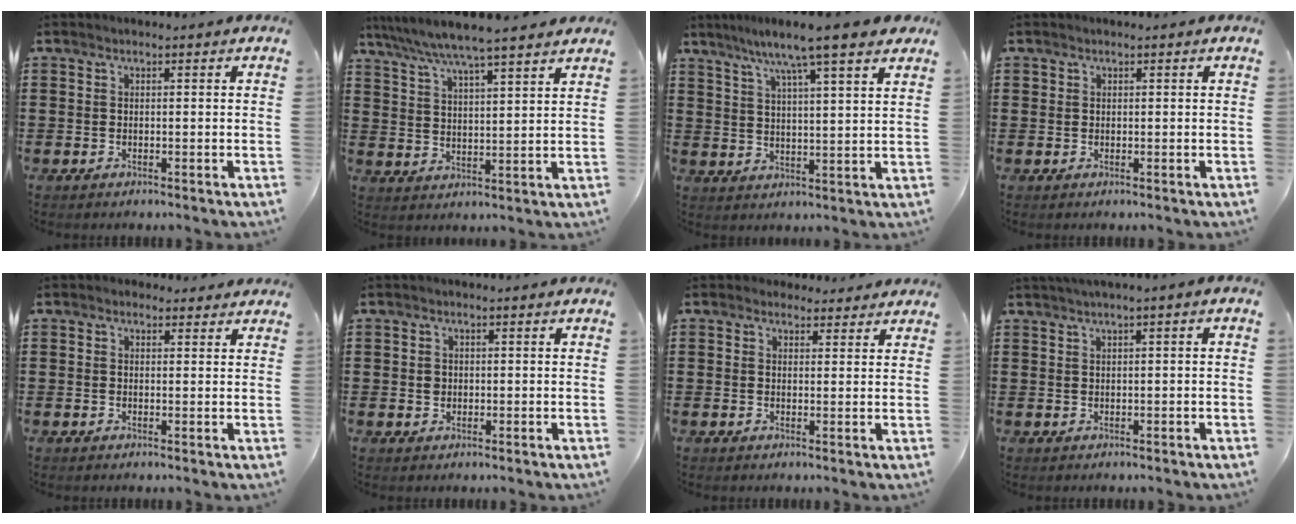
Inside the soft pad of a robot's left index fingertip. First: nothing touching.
{"total": 5.9, "force": [5.3, -0.5, 2.6], "torque": [-0.070, -0.028, 0.089]}
{"total": 7.7, "force": [6.2, -0.5, 4.6], "torque": [-0.109, -0.024, 0.104]}
{"total": 0.5, "force": [0.2, 0.5, 0.1], "torque": [-0.004, 0.004, 0.004]}
{"total": 1.4, "force": [1.1, 0.8, 0.3], "torque": [-0.002, 0.002, 0.019]}
{"total": 1.2, "force": [0.2, 1.1, 0.6], "torque": [-0.014, 0.006, 0.003]}
{"total": 2.2, "force": [2.0, 1.1, 0.2], "torque": [-0.003, -0.002, 0.036]}
{"total": 1.3, "force": [0.3, -0.2, 1.2], "torque": [-0.019, -0.005, 0.007]}